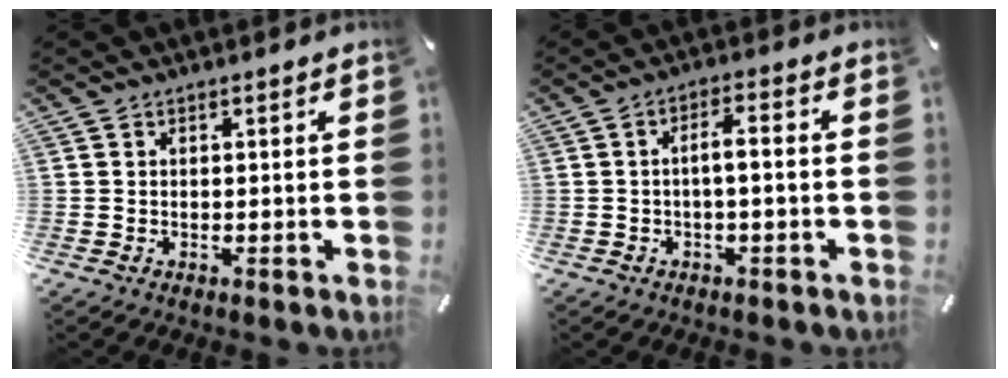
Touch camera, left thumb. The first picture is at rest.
{"total": 4.0, "force": [-1.0, 1.0, 3.7], "torque": [-0.067, 0.011, -0.021]}